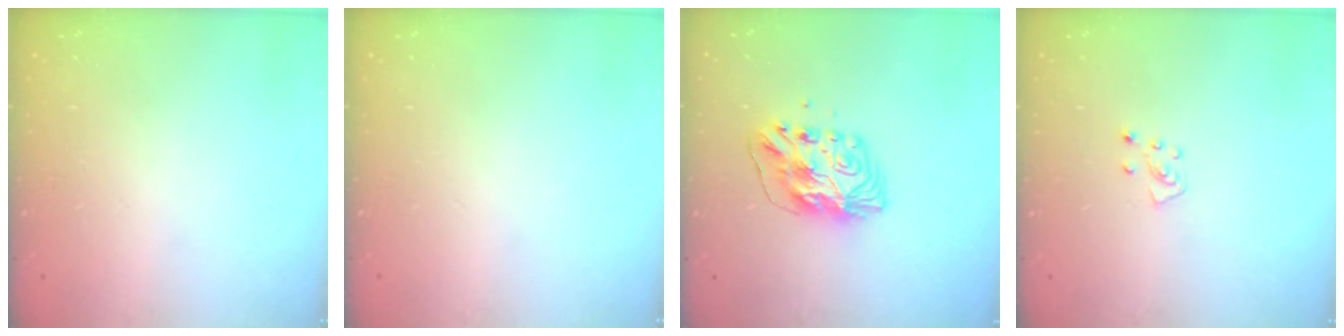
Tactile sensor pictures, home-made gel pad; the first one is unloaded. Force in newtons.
{"total": 0.0}
{"total": 10.3, "press": 10.3, "slide": 0.8}
{"total": 5.4, "press": 5.4, "slide": 0.6}